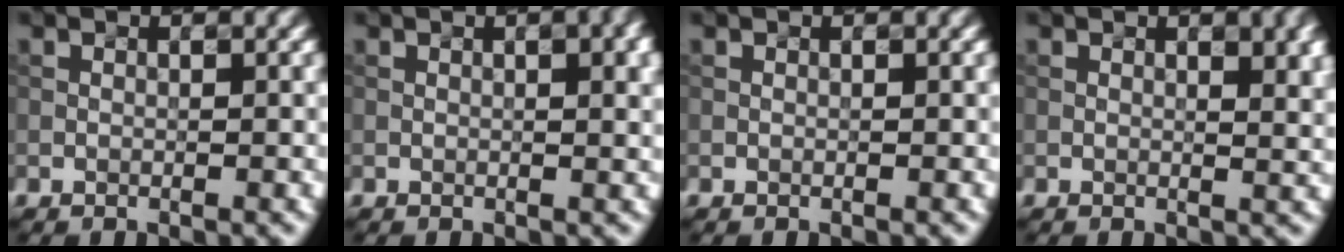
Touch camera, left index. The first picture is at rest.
{"total": 4.3, "force": [1.2, 1.7, 3.8], "torque": [-0.029, 0.017, 0.010]}
{"total": 0.0}
{"total": 4.9, "force": [1.7, 2.1, 4.1], "torque": [-0.027, 0.013, 0.028]}